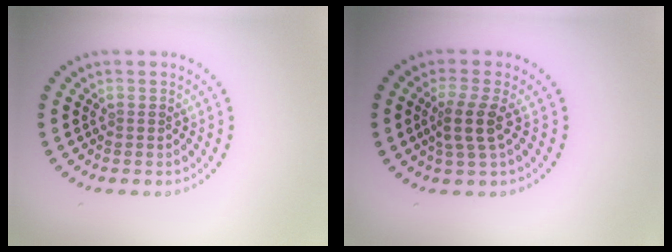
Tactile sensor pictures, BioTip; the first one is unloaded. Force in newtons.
{"total": 2.5, "press": 2.0, "slide": 1.6}